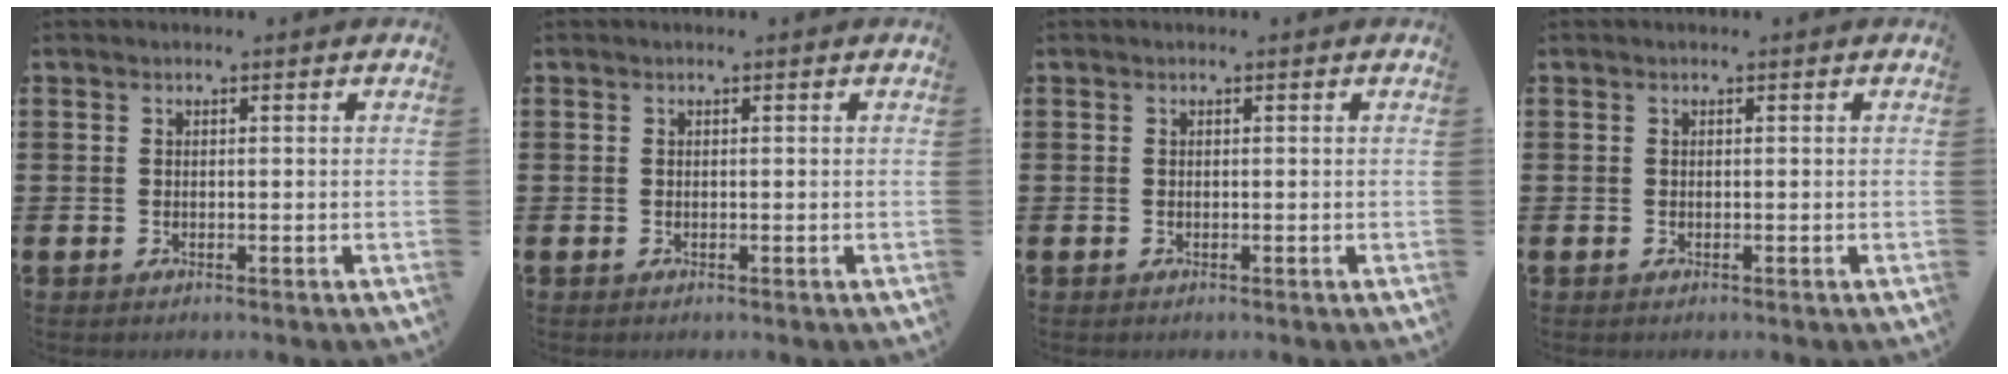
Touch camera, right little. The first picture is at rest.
{"total": 0.0}
{"total": 0.0}
{"total": 0.0}